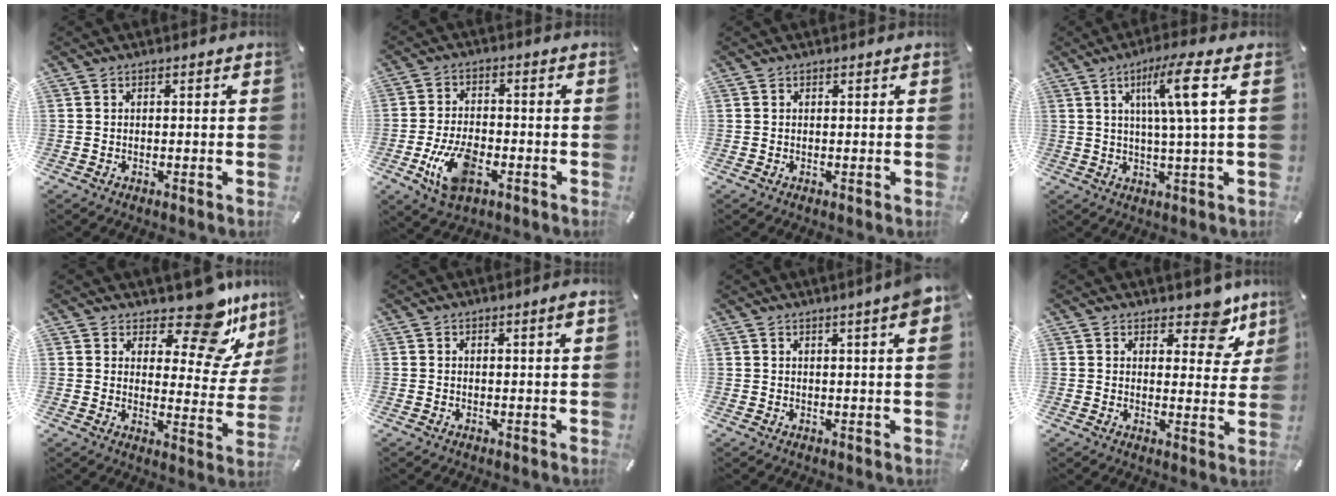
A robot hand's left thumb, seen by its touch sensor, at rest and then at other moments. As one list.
[{"total": 10.3, "force": [-3.9, 5.8, 7.5], "torque": [-0.151, 0.006, -0.071]}, {"total": 0.0}, {"total": 11.0, "force": [3.6, 0.4, 10.4], "torque": [-0.187, 0.000, 0.051]}, {"total": 15.0, "force": [11.8, 5.4, 7.6], "torque": [-0.095, -0.105, 0.196]}, {"total": 1.4, "force": [0.6, 0.1, 1.3], "torque": [-0.025, -0.001, 0.011]}, {"total": 4.4, "force": [2.4, 0.3, 3.7], "torque": [-0.058, -0.011, 0.037]}, {"total": 9.2, "force": [6.9, 4.7, 3.8], "torque": [-0.016, -0.055, 0.117]}]